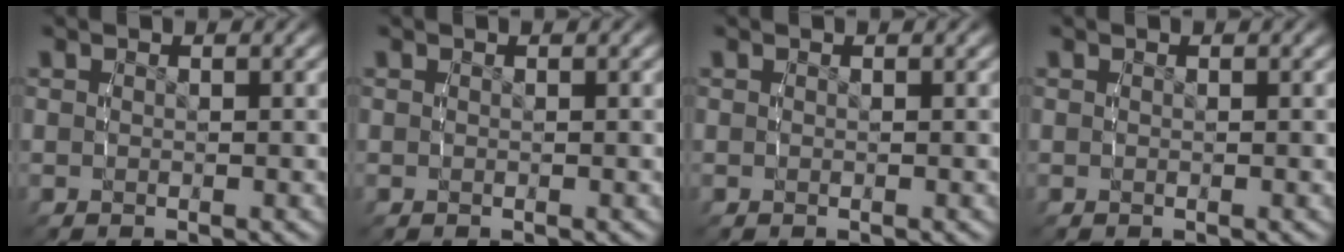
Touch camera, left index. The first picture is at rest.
{"total": 0.0}
{"total": 0.0}
{"total": 0.0}